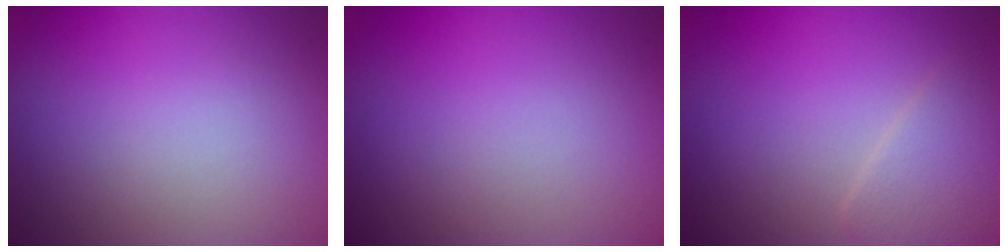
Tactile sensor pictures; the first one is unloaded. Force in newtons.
{"total": 0.0}
{"total": 2.6, "press": 2.6, "slide": 0.0}